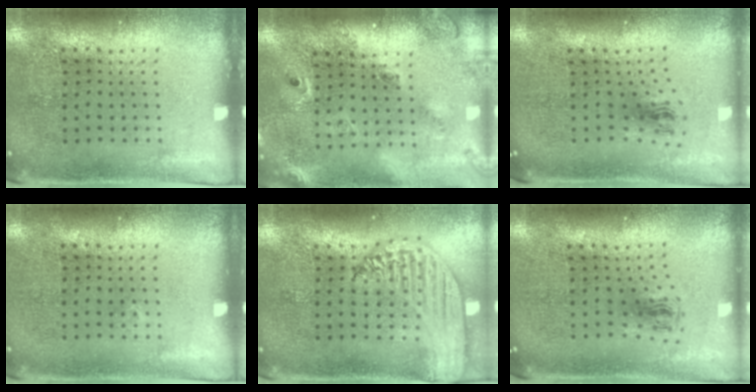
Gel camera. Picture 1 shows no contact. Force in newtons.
{"total": 2.3, "press": 1.7, "slide": 1.5}
{"total": 1.0, "press": 0.4, "slide": 0.9}
{"total": 0.0}
{"total": 2.8, "press": 2.2, "slide": 1.6}
{"total": 0.8, "press": 0.4, "slide": 0.7}